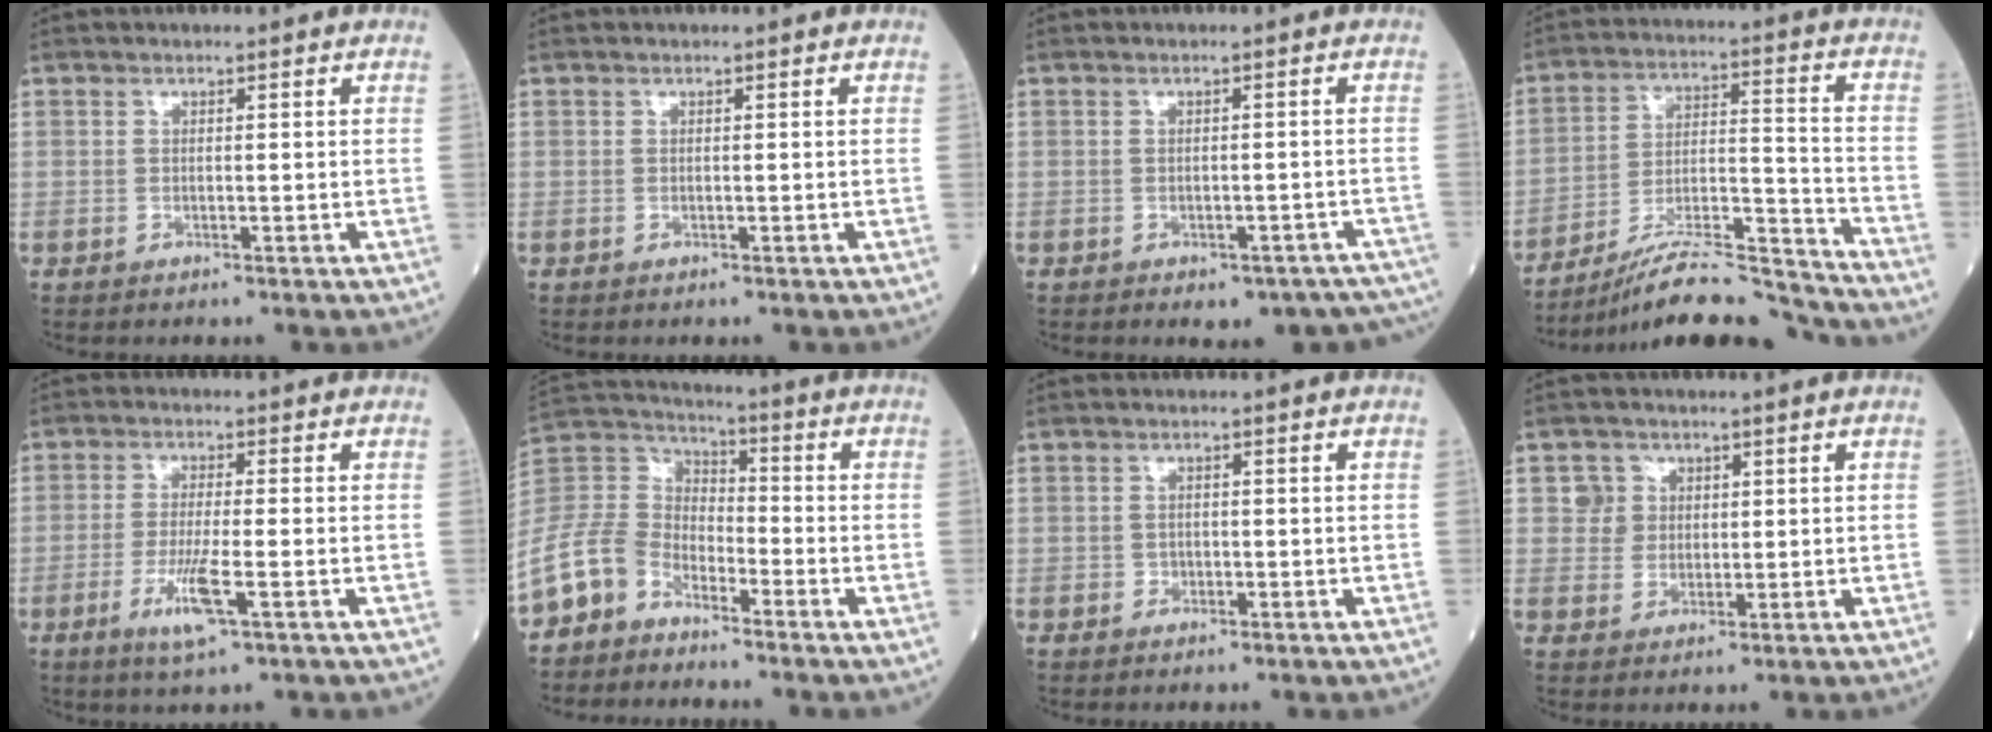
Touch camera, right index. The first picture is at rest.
{"total": 0.0}
{"total": 9.8, "force": [-7.8, 4.9, 3.5], "torque": [-0.029, 0.007, -0.083]}
{"total": 16.7, "force": [-15.7, 0.3, 5.6], "torque": [-0.105, 0.017, -0.263]}
{"total": 6.0, "force": [-2.3, 0.1, 5.5], "torque": [-0.111, -0.015, -0.042]}
{"total": 12.4, "force": [-8.7, 7.7, 4.2], "torque": [-0.114, 0.033, -0.176]}
{"total": 0.8, "force": [-0.2, 0.7, 0.1], "torque": [0.005, 0.003, -0.004]}
{"total": 3.5, "force": [1.3, 3.2, 0.1], "torque": [0.005, 0.005, 0.021]}